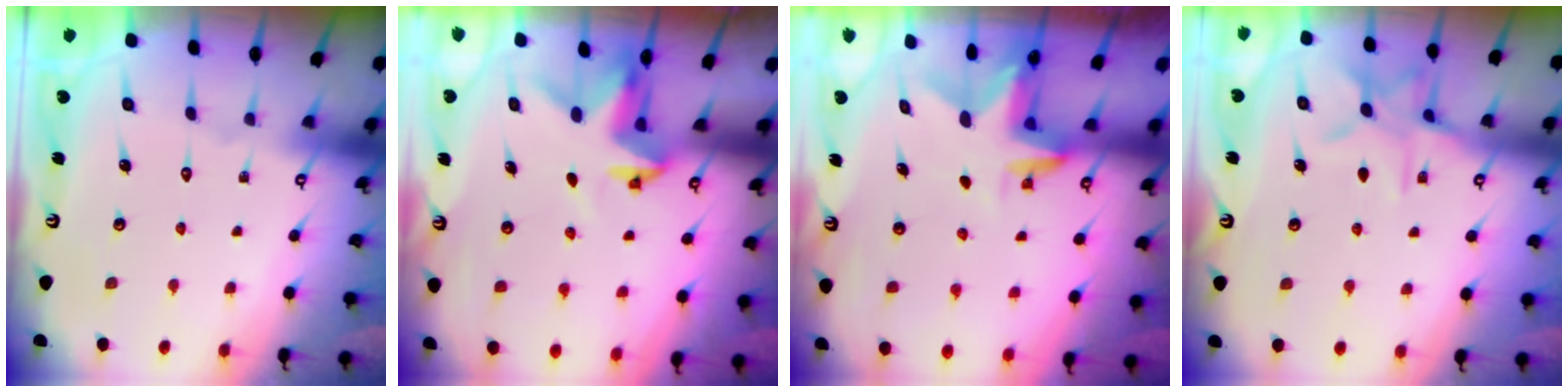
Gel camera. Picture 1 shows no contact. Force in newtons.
{"total": 3.2, "press": 3.2, "slide": 0.1}
{"total": 3.0, "press": 3.0, "slide": 0.3}
{"total": 10.2, "press": 10.2, "slide": 0.9}